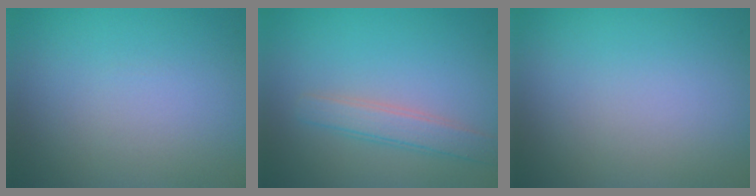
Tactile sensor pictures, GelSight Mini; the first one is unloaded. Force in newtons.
{"total": 2.6, "press": 2.6, "slide": 0.1}
{"total": 0.0}